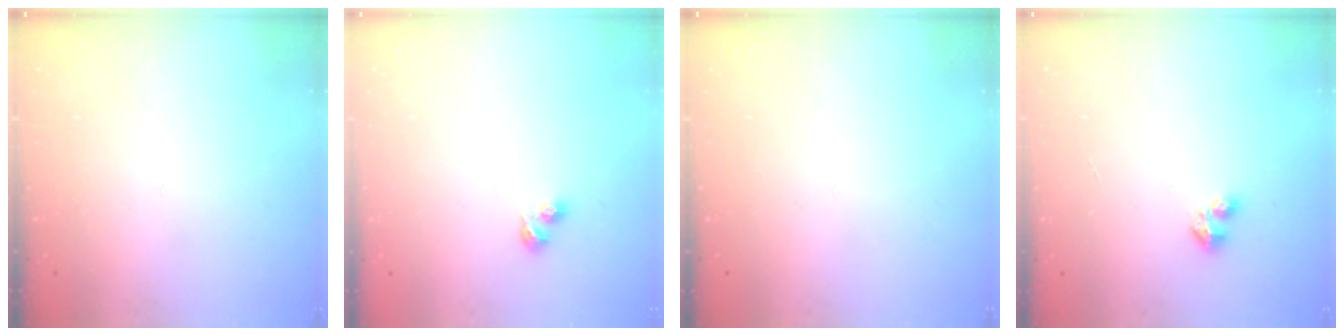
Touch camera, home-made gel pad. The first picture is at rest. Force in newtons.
{"total": 3.4, "press": 3.3, "slide": 1.0}
{"total": 0.0}
{"total": 2.7, "press": 2.7, "slide": 0.3}